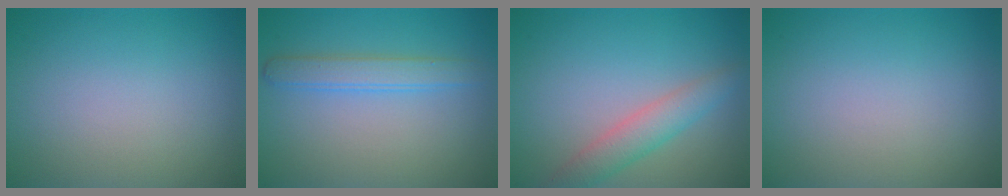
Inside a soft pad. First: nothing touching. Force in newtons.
{"total": 2.5, "press": 2.5, "slide": 0.1}
{"total": 3.1, "press": 3.1, "slide": 0.0}
{"total": 0.0}